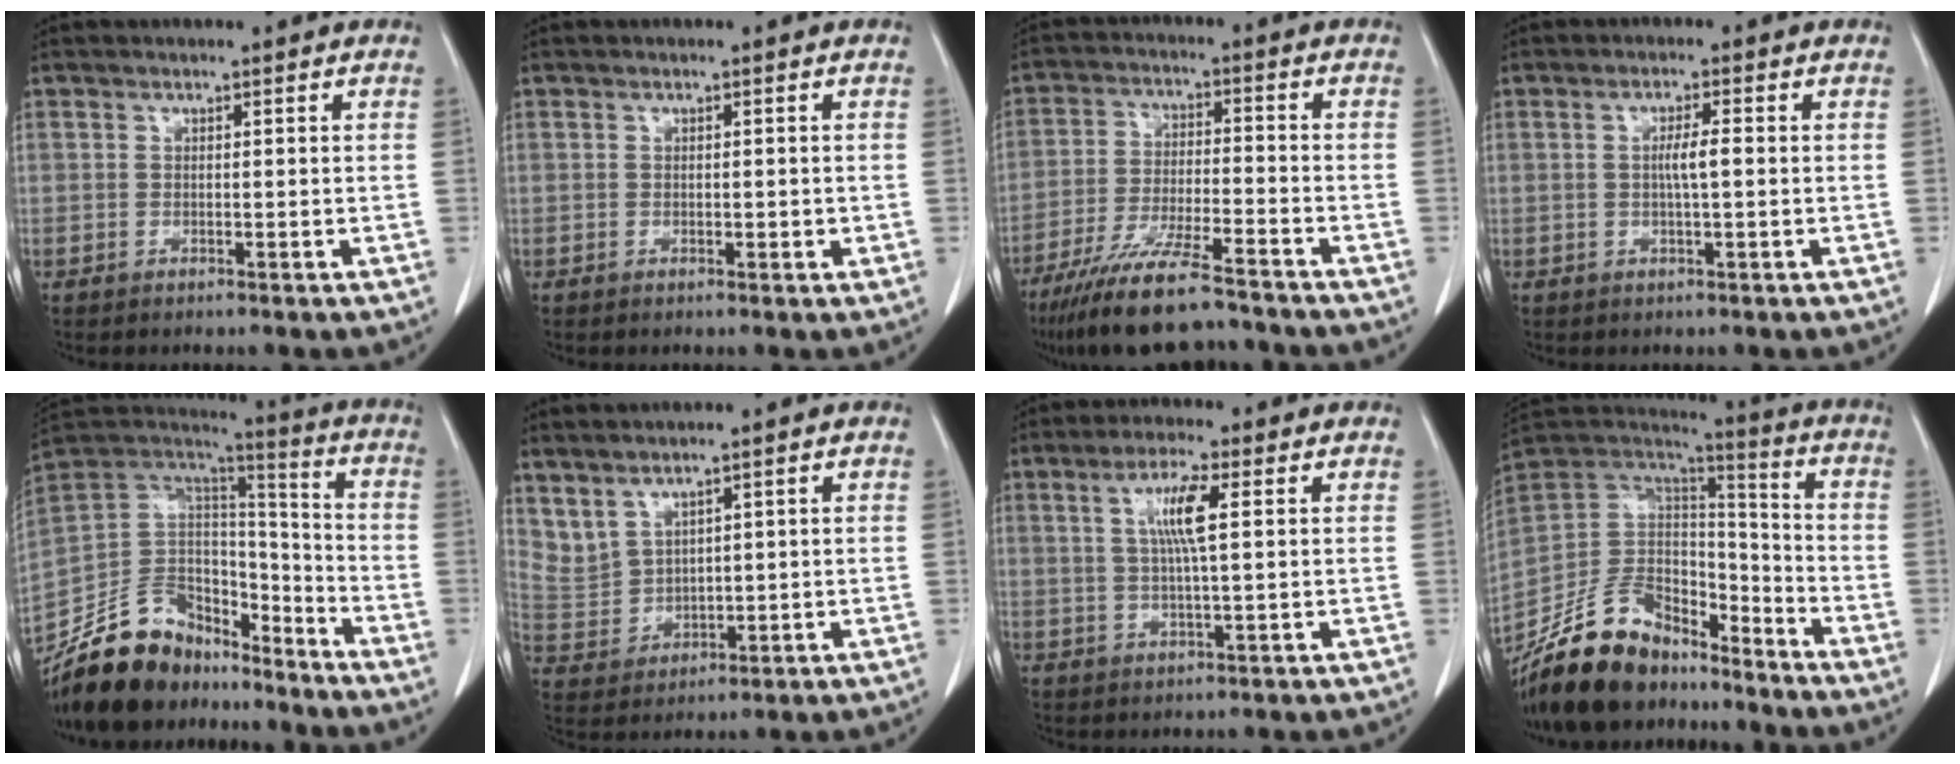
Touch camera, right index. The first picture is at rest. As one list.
[{"total": 0.9, "force": [-0.2, 0.4, 0.7], "torque": [-0.011, -0.001, 0.000]}, {"total": 13.7, "force": [-11.3, 1.5, 7.6], "torque": [-0.139, -0.028, -0.191]}, {"total": 2.8, "force": [0.0, 0.1, 2.8], "torque": [-0.053, 0.001, -0.001]}, {"total": 17.8, "force": [-14.8, 8.4, 5.5], "torque": [-0.092, 0.059, -0.255]}, {"total": 5.5, "force": [4.3, 2.5, 2.4], "torque": [-0.057, 0.005, 0.113]}, {"total": 5.9, "force": [1.5, 0.3, 5.7], "torque": [-0.110, 0.003, 0.030]}, {"total": 19.6, "force": [-15.8, 8.1, 8.4], "torque": [-0.165, 0.032, -0.285]}]